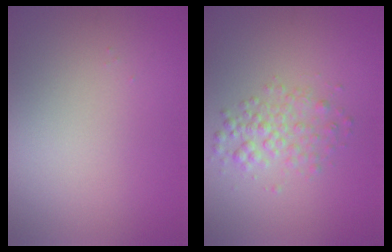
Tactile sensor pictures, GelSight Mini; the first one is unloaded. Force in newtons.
{"total": 2.6, "press": 2.6, "slide": 0.1}